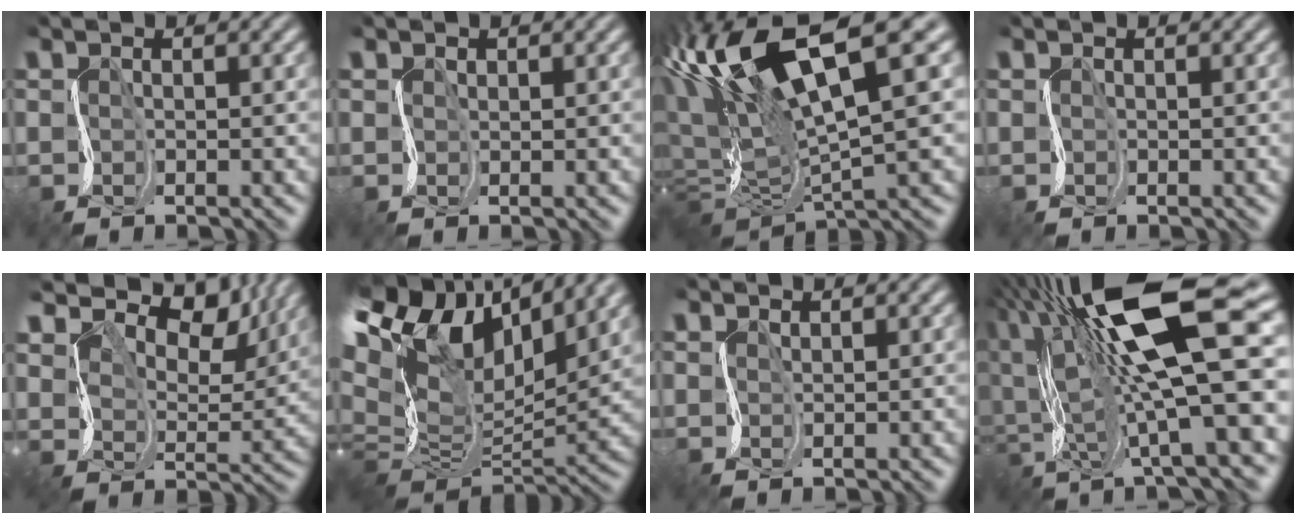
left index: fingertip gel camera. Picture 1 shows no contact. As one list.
[{"total": 0.7, "force": [0.6, 0.3, -0.1], "torque": [0.004, 0.008, 0.011]}, {"total": 13.0, "force": [4.9, 3.3, 11.6], "torque": [-0.238, 0.019, 0.098]}, {"total": 0.0}, {"total": 9.0, "force": [7.4, 3.4, 3.9], "torque": [-0.079, 0.002, 0.121]}, {"total": 14.6, "force": [7.6, 7.2, 10.1], "torque": [-0.218, 0.035, 0.139]}, {"total": 0.8, "force": [0.7, -0.2, -0.4], "torque": [0.001, 0.003, 0.014]}, {"total": 14.4, "force": [3.6, 3.5, 13.5], "torque": [-0.246, 0.011, 0.064]}]